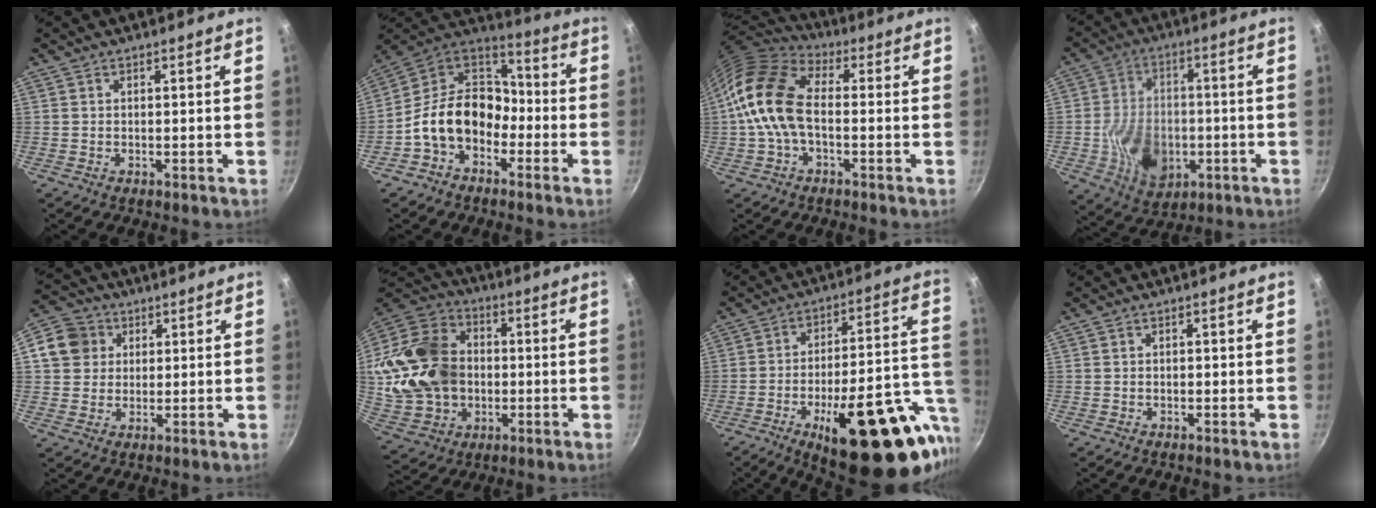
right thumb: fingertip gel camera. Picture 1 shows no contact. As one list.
[{"total": 16.6, "force": [-4.5, 12.3, 10.3], "torque": [-0.138, 0.065, -0.103]}, {"total": 14.7, "force": [-0.7, 9.3, 11.4], "torque": [-0.202, 0.032, -0.030]}, {"total": 13.4, "force": [-2.8, 9.9, 8.6], "torque": [-0.122, 0.019, -0.039]}, {"total": 8.6, "force": [2.5, 7.7, 3.0], "torque": [-0.021, 0.010, 0.034]}, {"total": 22.5, "force": [0.2, 17.7, 13.9], "torque": [-0.254, 0.033, 0.016]}, {"total": 28.7, "force": [-10.7, 10.4, 24.5], "torque": [-0.302, 0.031, -0.145]}, {"total": 0.5, "force": [-0.1, 0.5, 0.2], "torque": [-0.003, 0.004, 0.000]}]